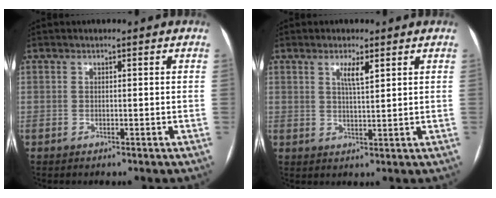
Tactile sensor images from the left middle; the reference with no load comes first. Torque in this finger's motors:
{"motor_torque": [0.41, -0.38, 0.05, 0.01]}